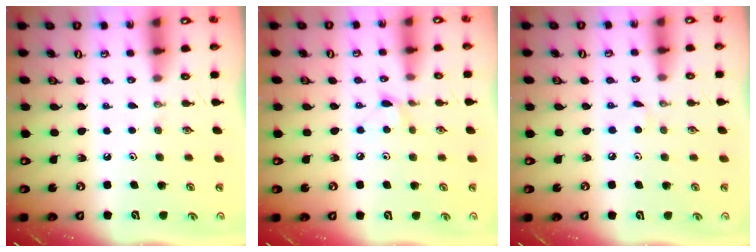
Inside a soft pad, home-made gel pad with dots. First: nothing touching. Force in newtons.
{"total": 5.2, "press": 5.1, "slide": 0.6}
{"total": 2.7, "press": 2.7, "slide": 0.4}